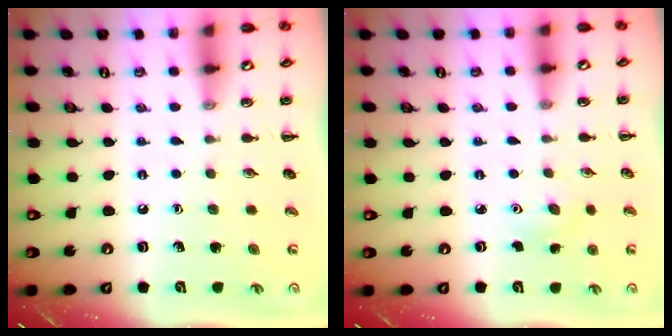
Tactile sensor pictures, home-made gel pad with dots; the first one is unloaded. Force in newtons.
{"total": 3.5, "press": 3.4, "slide": 1.0}